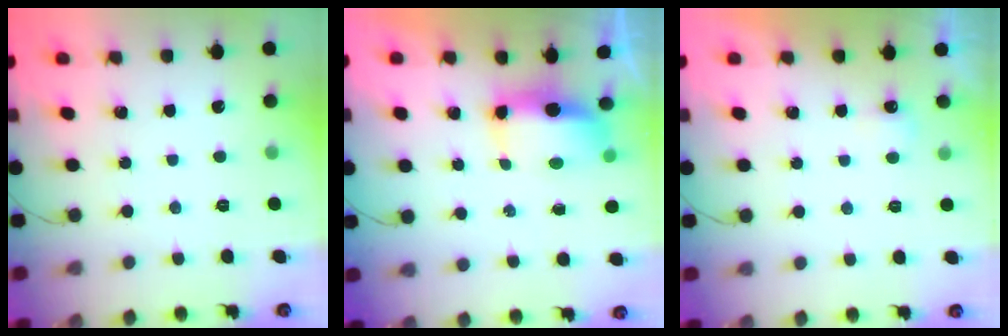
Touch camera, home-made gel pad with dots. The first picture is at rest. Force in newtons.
{"total": 6.8, "press": 6.7, "slide": 0.7}
{"total": 3.0, "press": 2.9, "slide": 0.8}